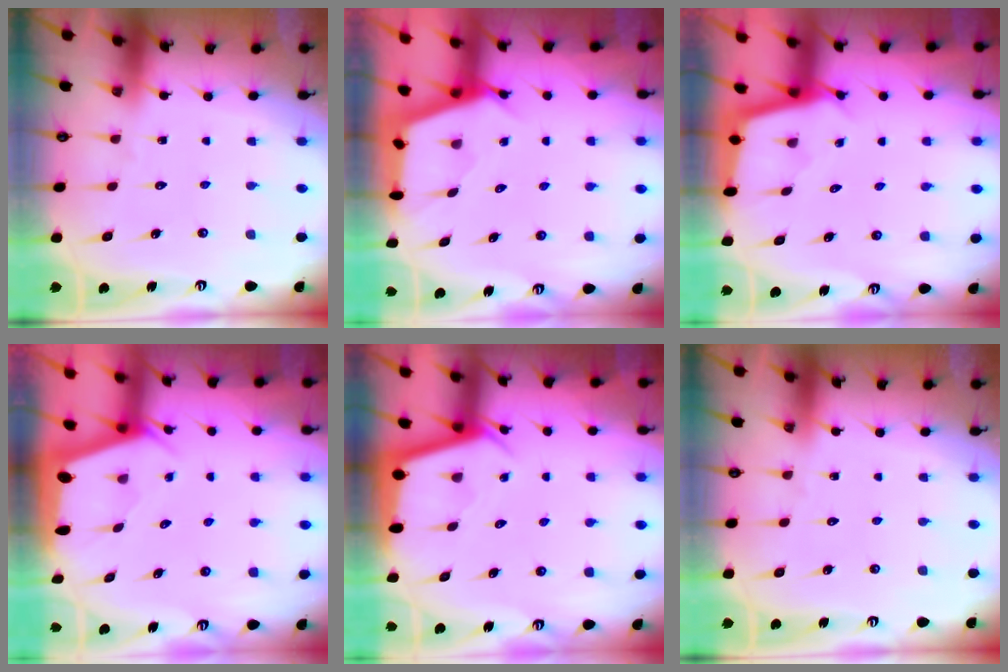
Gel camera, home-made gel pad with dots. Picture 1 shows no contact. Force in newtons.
{"total": 2.7, "press": 2.6, "slide": 0.3}
{"total": 2.5, "press": 2.5, "slide": 0.2}
{"total": 1.8, "press": 1.8, "slide": 0.3}
{"total": 2.9, "press": 2.9, "slide": 0.3}
{"total": 0.0}